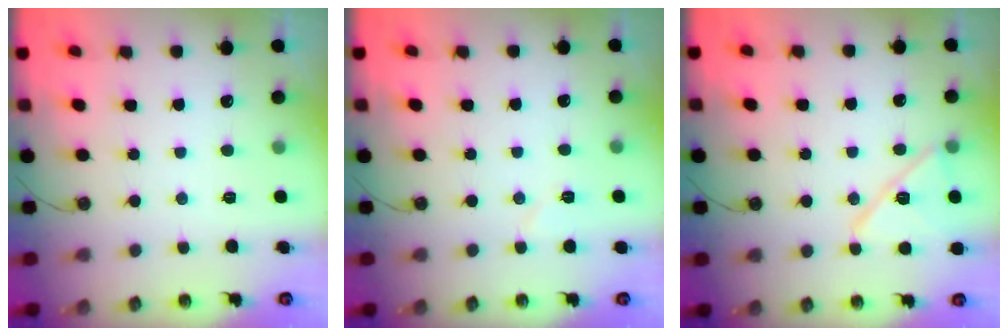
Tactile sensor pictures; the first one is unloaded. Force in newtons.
{"total": 4.9, "press": 4.3, "slide": 2.3}
{"total": 12.7, "press": 12.7, "slide": 0.7}